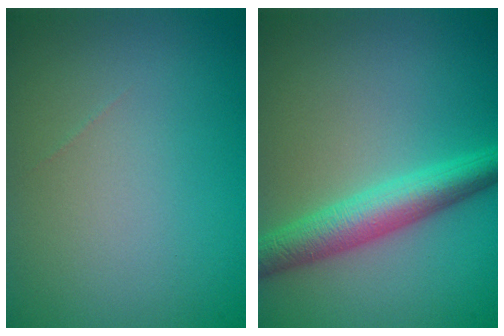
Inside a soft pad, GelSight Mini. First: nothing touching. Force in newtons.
{"total": 4.7, "press": 4.7, "slide": 0.1}